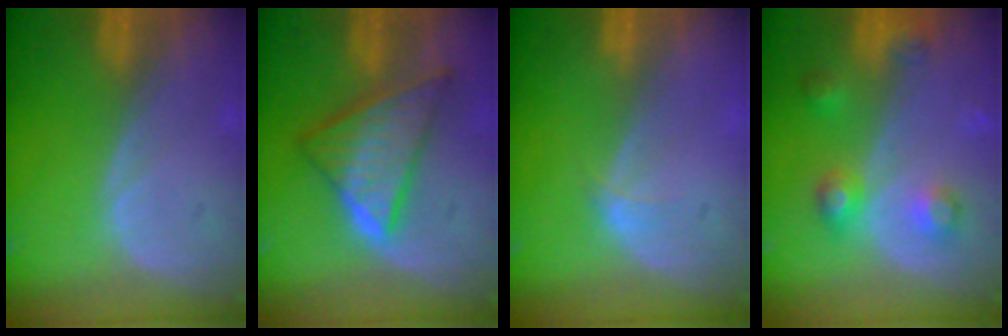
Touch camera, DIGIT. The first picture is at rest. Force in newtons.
{"total": 9.0, "press": 9.0, "slide": 0.7}
{"total": 1.0, "press": 1.0, "slide": 0.1}
{"total": 5.3, "press": 5.3, "slide": 0.3}